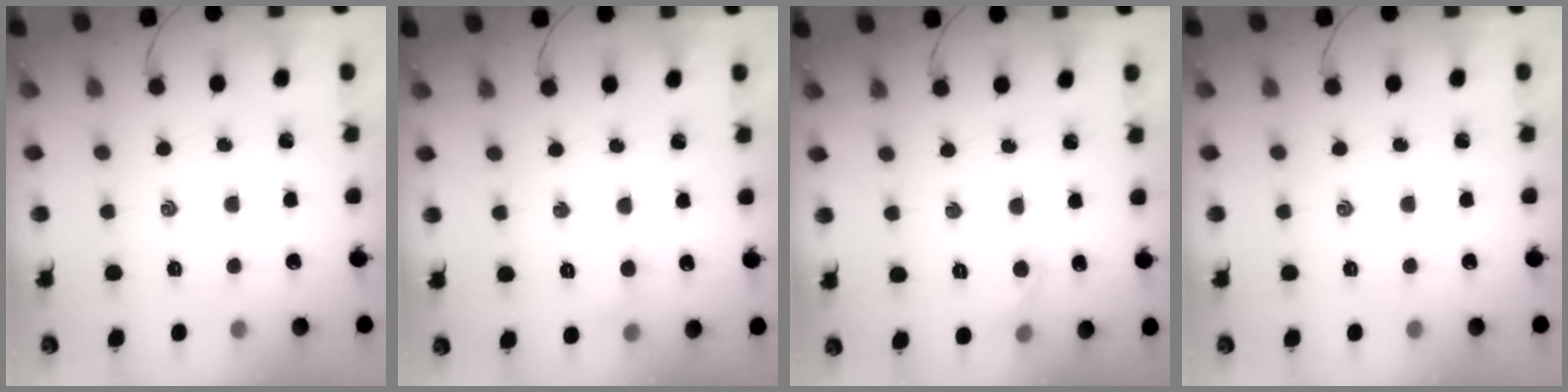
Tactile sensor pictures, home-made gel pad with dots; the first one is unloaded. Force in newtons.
{"total": 3.8, "press": 3.6, "slide": 1.3}
{"total": 4.5, "press": 4.3, "slide": 1.6}
{"total": 0.0}